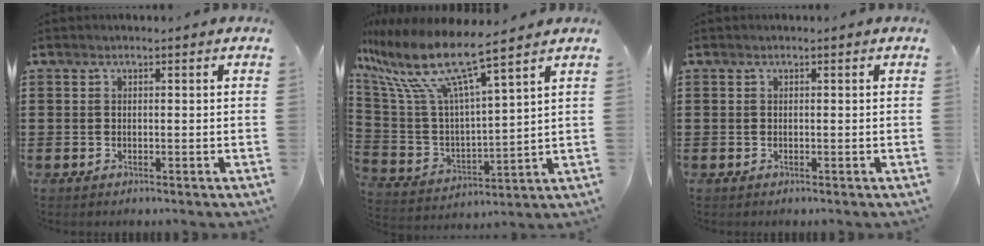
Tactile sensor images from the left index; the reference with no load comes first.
{"total": 10.6, "force": [8.1, 1.4, 6.8], "torque": [-0.171, -0.054, 0.133]}
{"total": 0.0}